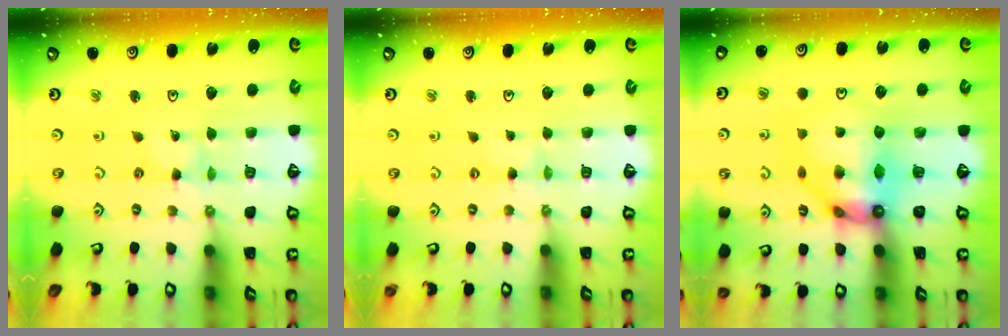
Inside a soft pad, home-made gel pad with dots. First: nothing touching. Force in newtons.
{"total": 0.9, "press": 0.8, "slide": 0.2}
{"total": 12.6, "press": 12.6, "slide": 1.1}